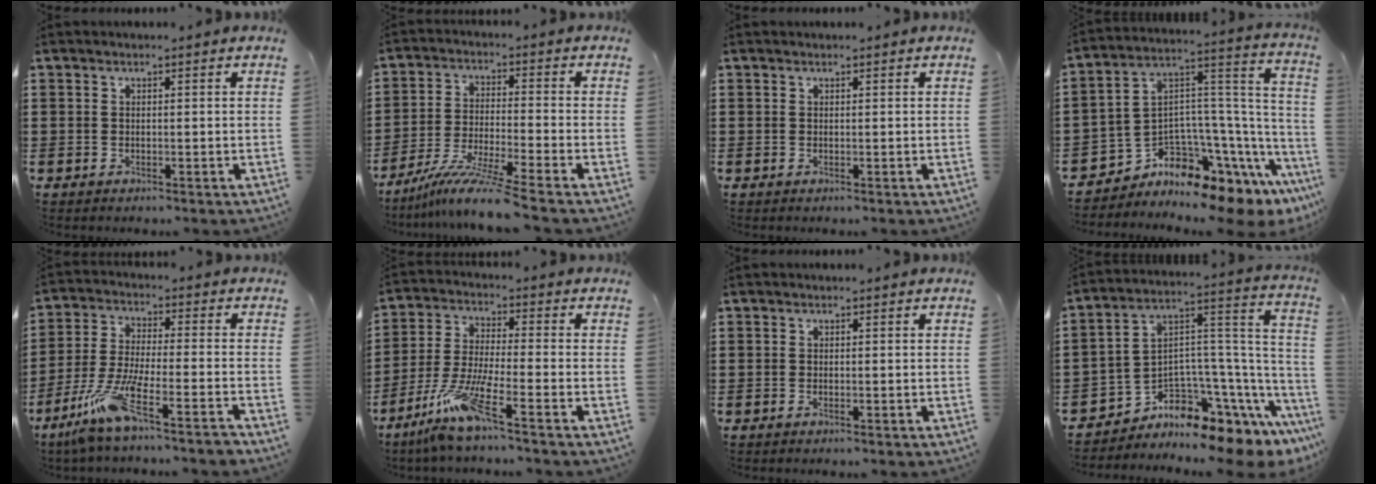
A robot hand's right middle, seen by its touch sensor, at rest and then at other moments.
{"total": 8.2, "force": [-6.8, -0.4, 4.6], "torque": [-0.095, -0.015, -0.134]}
{"total": 0.0}
{"total": 5.3, "force": [-4.5, 2.1, 1.8], "torque": [-0.058, -0.042, -0.096]}
{"total": 9.7, "force": [-6.9, 0.7, 6.8], "torque": [-0.149, -0.012, -0.139]}
{"total": 8.8, "force": [-5.9, 0.4, 6.5], "torque": [-0.145, -0.017, -0.119]}
{"total": 0.0}
{"total": 4.7, "force": [-4.0, 1.9, 1.6], "torque": [-0.050, -0.037, -0.084]}